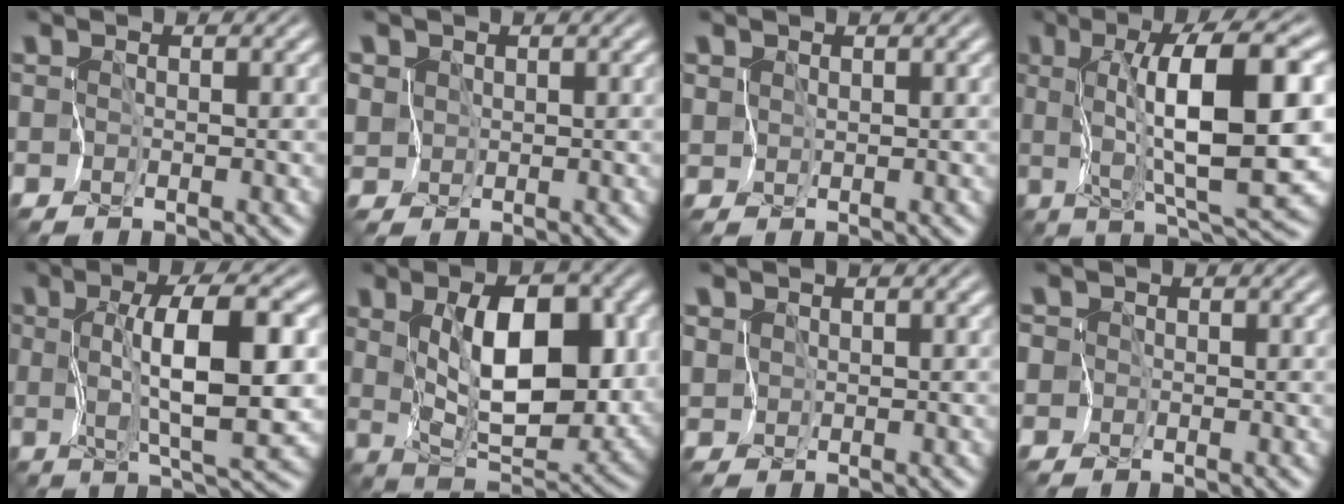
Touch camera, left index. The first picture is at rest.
{"total": 4.3, "force": [2.1, 3.5, 1.4], "torque": [-0.033, 0.031, 0.021]}
{"total": 1.9, "force": [1.2, 1.4, 0.6], "torque": [-0.005, 0.017, 0.014]}
{"total": 10.8, "force": [1.9, 2.1, 10.4], "torque": [-0.144, 0.013, 0.036]}
{"total": 7.8, "force": [1.2, 1.9, 7.4], "torque": [-0.124, 0.003, 0.027]}
{"total": 9.0, "force": [2.0, 4.4, 7.5], "torque": [-0.130, -0.009, 0.048]}
{"total": 3.1, "force": [1.4, 2.5, 1.0], "torque": [-0.015, 0.024, 0.010]}
{"total": 2.7, "force": [-0.1, 2.5, 0.9], "torque": [-0.004, 0.022, -0.034]}